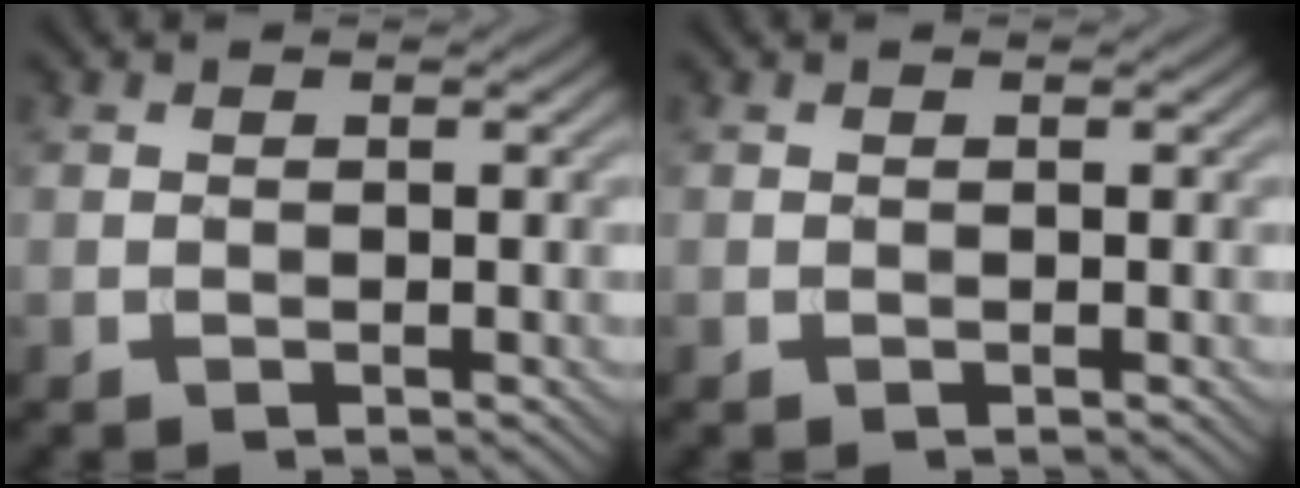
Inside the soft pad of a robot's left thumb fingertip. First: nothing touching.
{"total": 0.0}